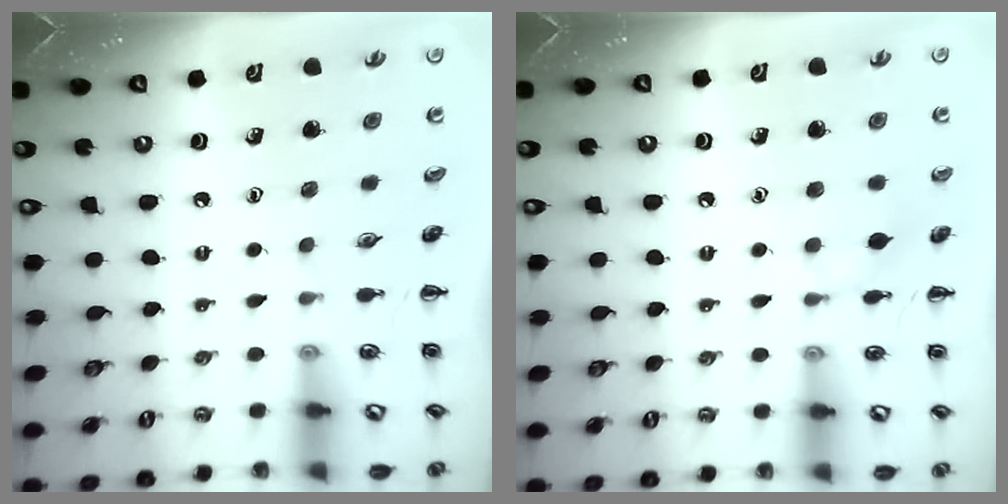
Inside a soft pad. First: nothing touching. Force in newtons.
{"total": 5.0, "press": 4.6, "slide": 1.9}